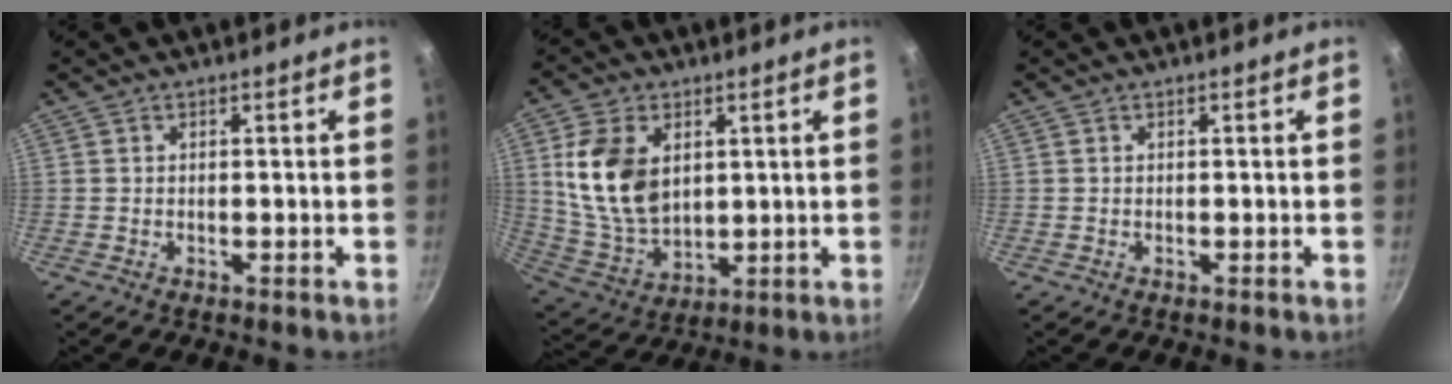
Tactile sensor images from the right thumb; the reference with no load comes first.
{"total": 14.6, "force": [3.5, 9.8, 10.3], "torque": [-0.177, -0.023, 0.080]}
{"total": 0.0}